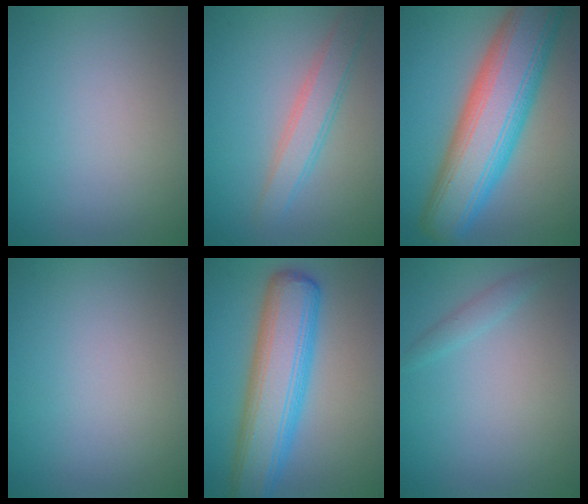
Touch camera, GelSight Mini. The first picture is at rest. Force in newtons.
{"total": 3.1, "press": 3.1, "slide": 0.1}
{"total": 11.5, "press": 11.5, "slide": 0.3}
{"total": 0.0}
{"total": 8.6, "press": 8.6, "slide": 0.2}
{"total": 1.0, "press": 1.0, "slide": 0.1}